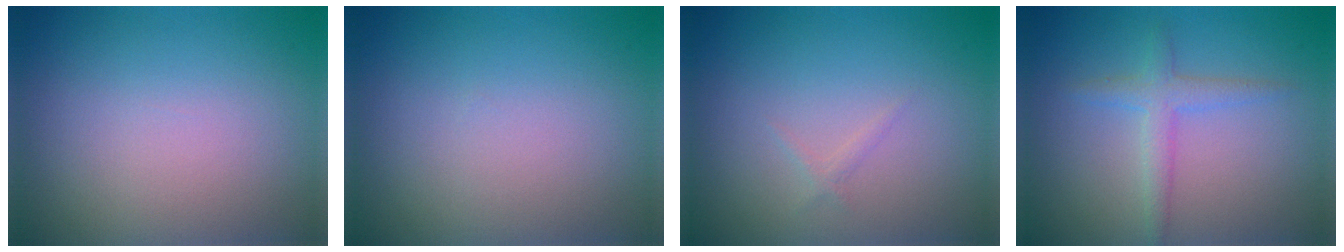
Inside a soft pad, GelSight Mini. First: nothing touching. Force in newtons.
{"total": 0.0}
{"total": 0.5, "press": 0.5, "slide": 0.0}
{"total": 2.2, "press": 2.2, "slide": 0.0}